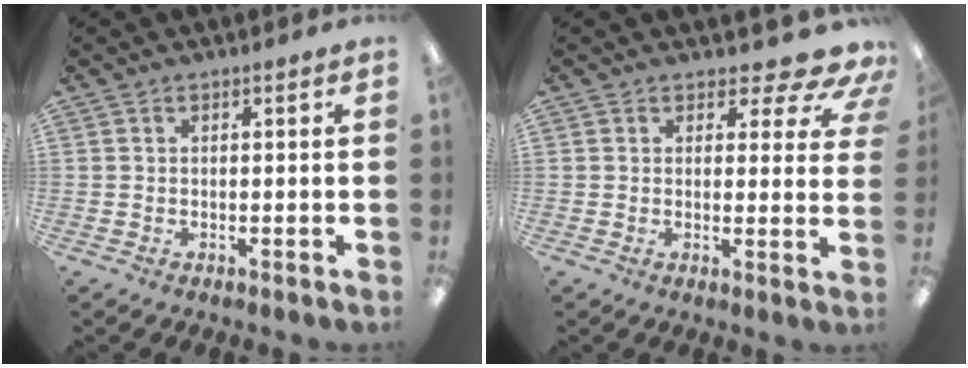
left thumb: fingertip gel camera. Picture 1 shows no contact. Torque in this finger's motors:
{"motor_torque": [-0.19, 0.28, -0.32, -0.02, 0.02]}